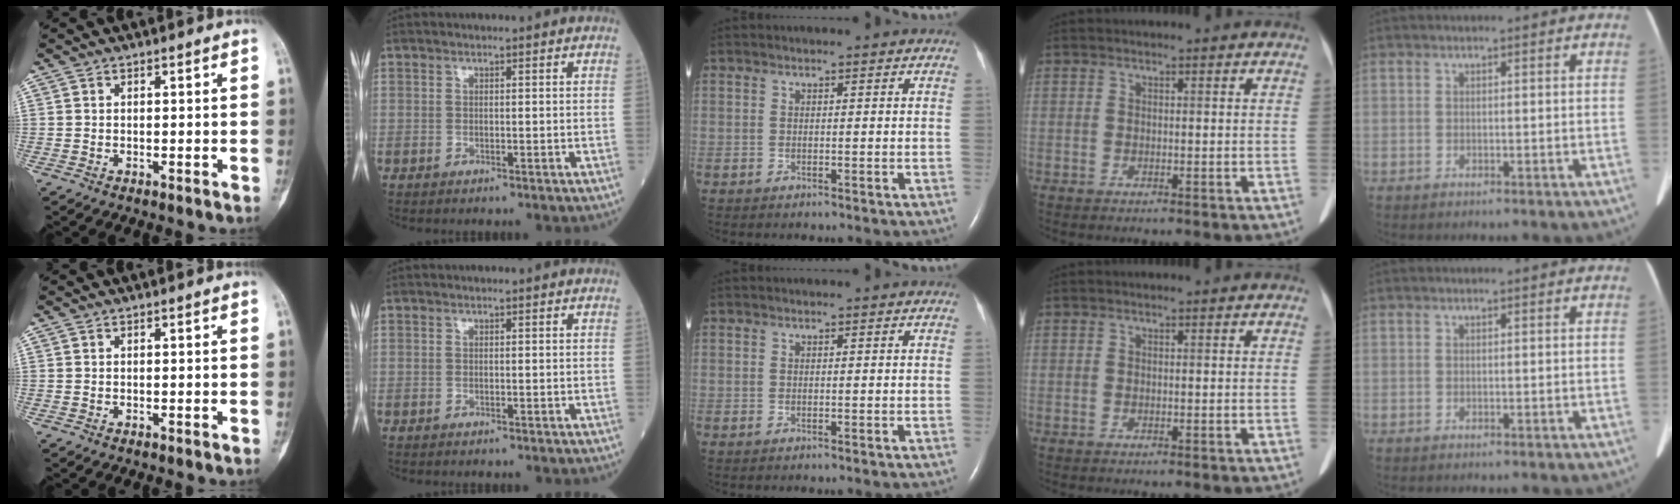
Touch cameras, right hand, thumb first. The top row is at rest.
{}